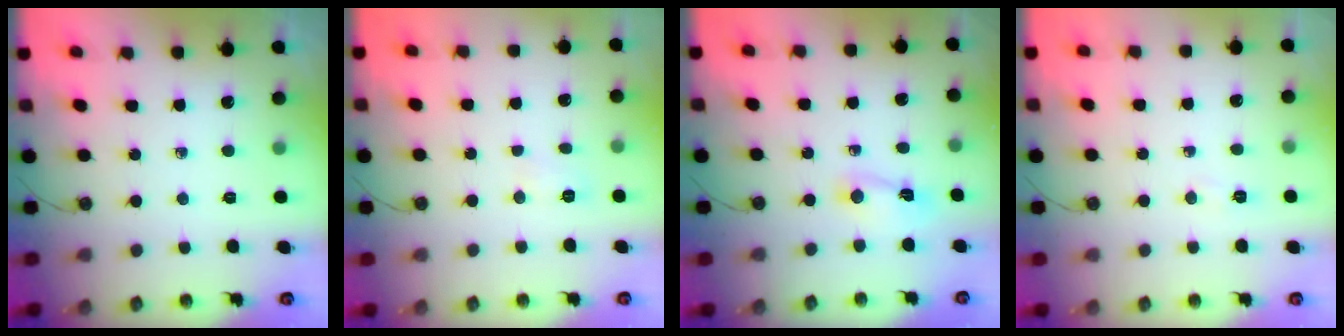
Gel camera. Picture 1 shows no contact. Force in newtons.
{"total": 5.7, "press": 4.0, "slide": 4.0}
{"total": 2.5, "press": 2.5, "slide": 0.3}
{"total": 3.7, "press": 3.6, "slide": 0.5}